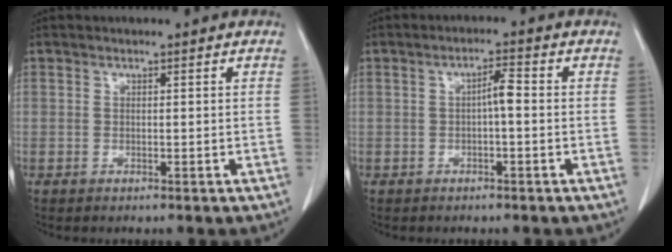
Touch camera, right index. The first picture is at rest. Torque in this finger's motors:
{"motor_torque": [0.42, -0.23, 0.11, 0.04]}